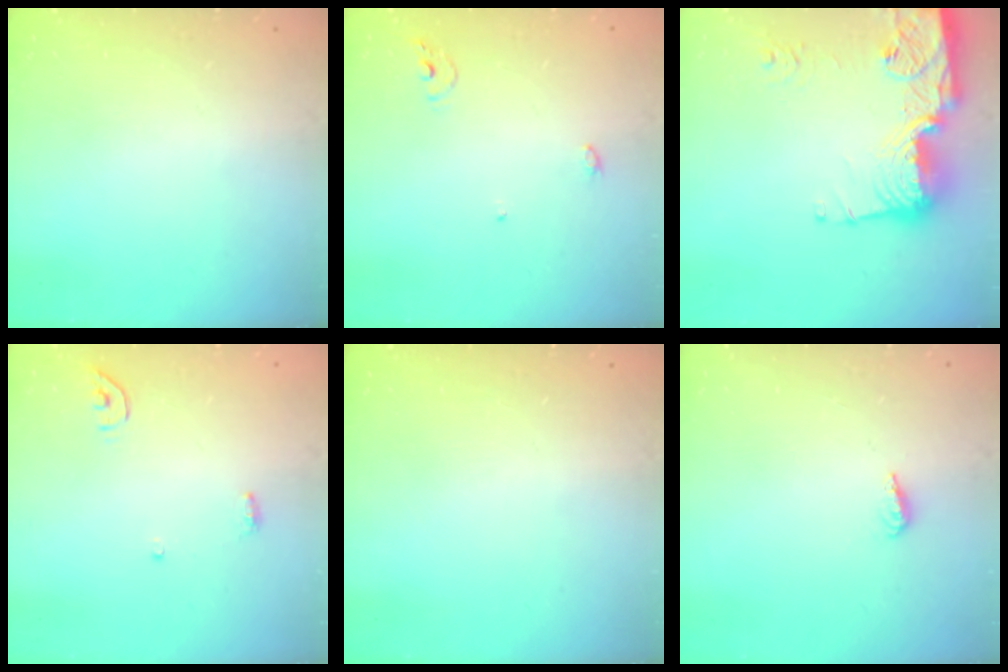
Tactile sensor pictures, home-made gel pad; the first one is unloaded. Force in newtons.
{"total": 5.2, "press": 5.2, "slide": 0.4}
{"total": 18.9, "press": 18.8, "slide": 1.7}
{"total": 3.9, "press": 3.8, "slide": 0.3}
{"total": 0.0}
{"total": 2.1, "press": 1.9, "slide": 0.8}